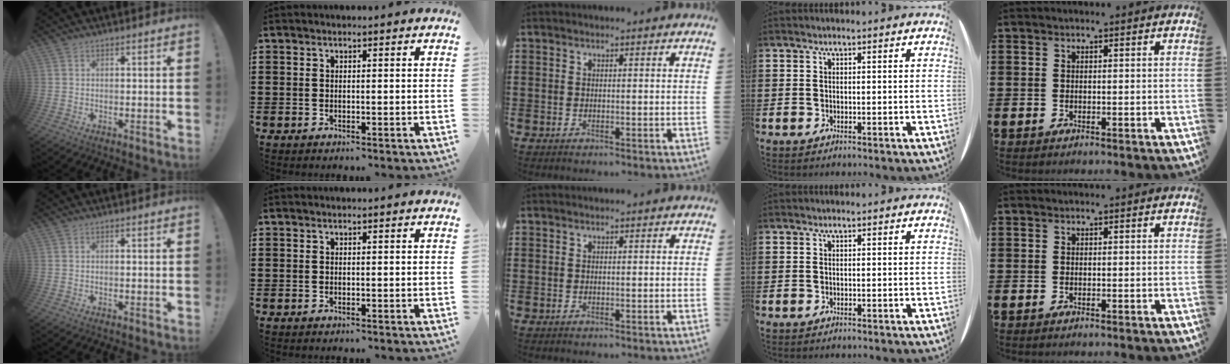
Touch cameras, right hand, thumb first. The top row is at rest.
{}